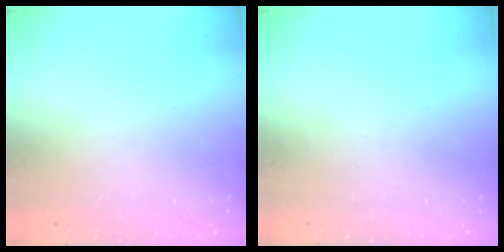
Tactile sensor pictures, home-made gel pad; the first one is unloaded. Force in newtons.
{"total": 0.7, "press": 0.7, "slide": 0.1}